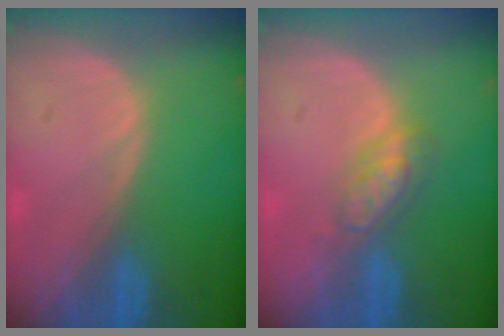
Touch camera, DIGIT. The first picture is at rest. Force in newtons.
{"total": 4.8, "press": 4.2, "slide": 2.2}